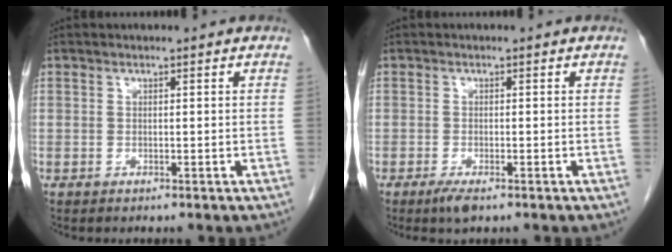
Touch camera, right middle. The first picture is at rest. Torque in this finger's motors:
{"motor_torque": [0.31, -0.30, 0.25, 0.05]}